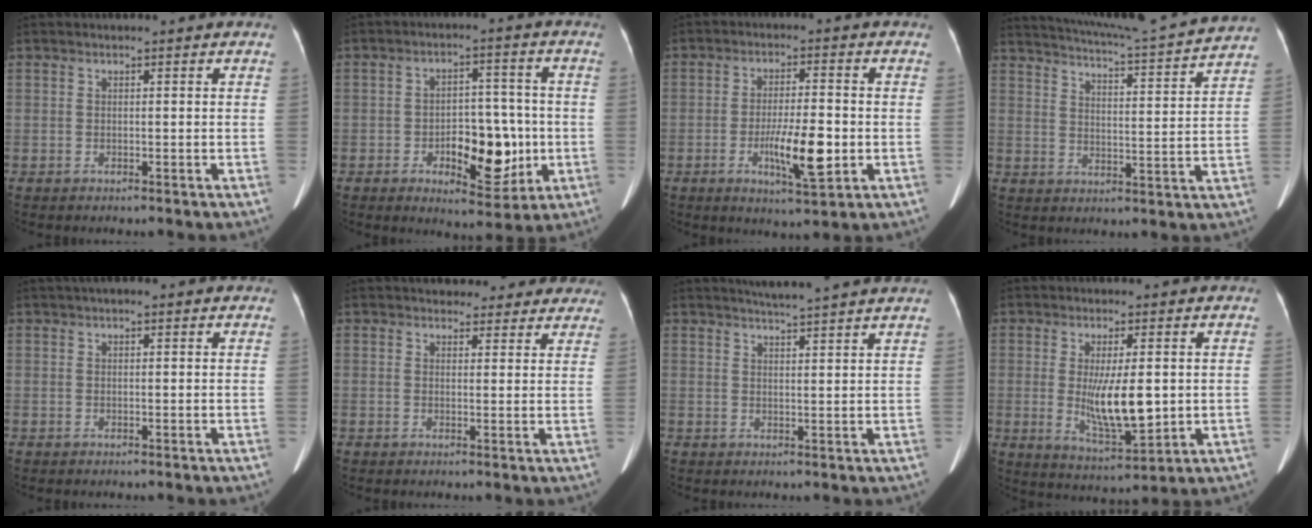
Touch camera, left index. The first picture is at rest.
{"total": 10.0, "force": [-2.5, 5.0, 8.3], "torque": [-0.115, 0.014, -0.030]}
{"total": 8.3, "force": [-2.1, 1.5, 7.8], "torque": [-0.135, -0.012, -0.035]}
{"total": 17.6, "force": [16.7, -0.9, 5.6], "torque": [-0.106, -0.029, 0.222]}
{"total": 3.2, "force": [2.2, 0.8, 2.1], "torque": [-0.031, 0.029, 0.030]}
{"total": 12.0, "force": [10.8, 4.5, 2.8], "torque": [0.004, 0.007, 0.111]}
{"total": 8.6, "force": [7.9, -0.9, 3.4], "torque": [-0.053, 0.012, 0.095]}
{"total": 8.8, "force": [0.3, 2.2, 8.5], "torque": [-0.155, -0.021, 0.012]}